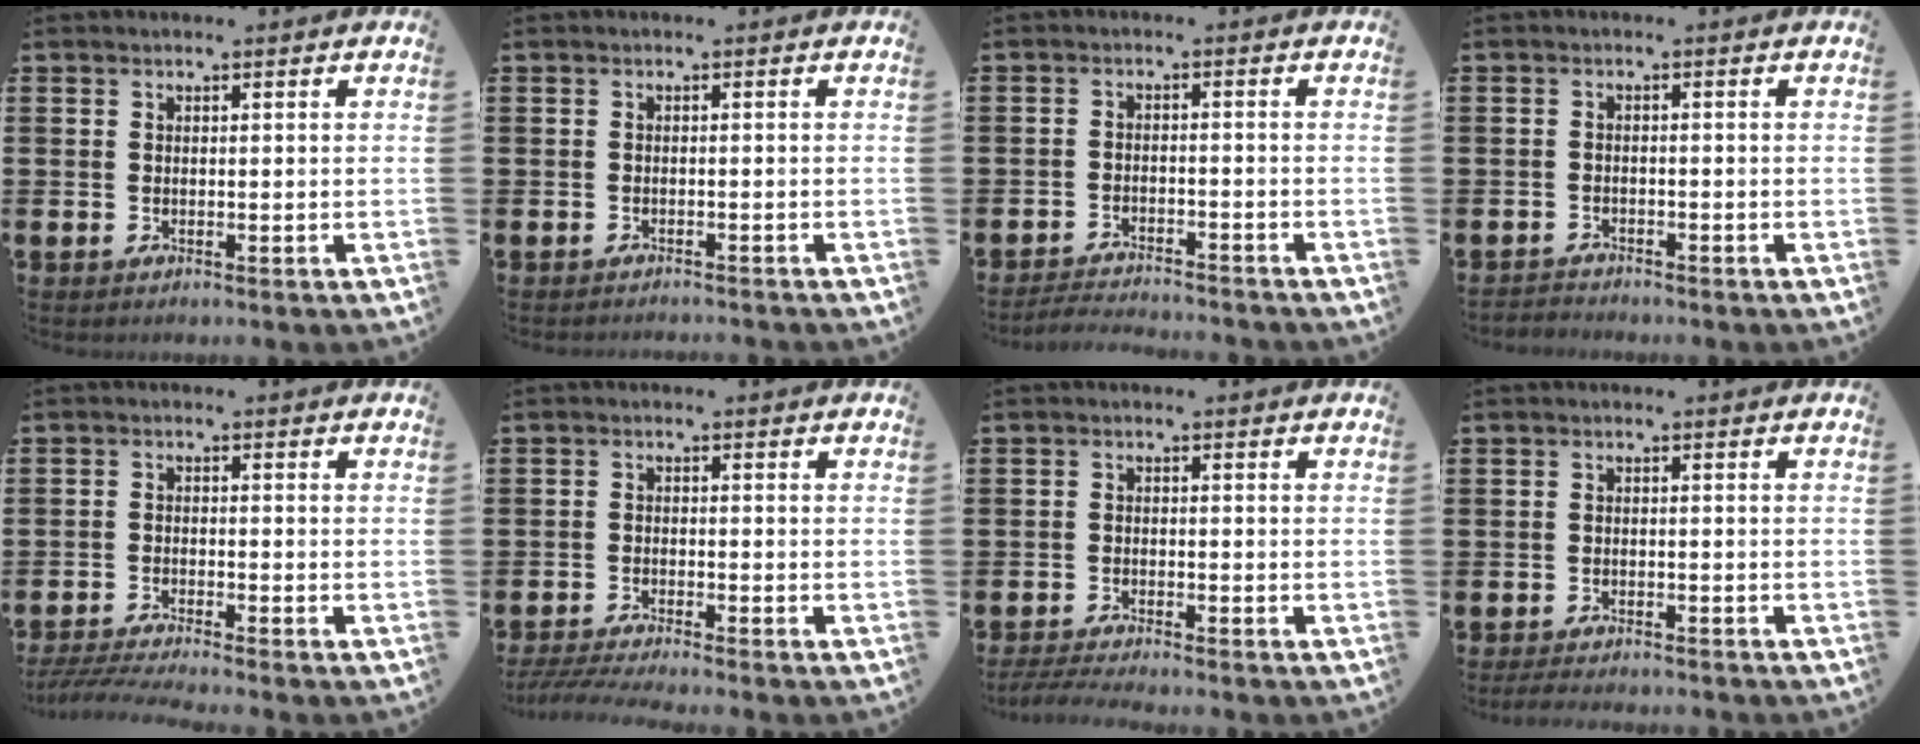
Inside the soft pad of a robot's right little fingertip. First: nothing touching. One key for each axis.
{"total": 0.7, "fx": -0.7, "fy": -0.1, "fz": -0.1, "tx": 0.001, "ty": -0.001, "tz": -0.014}
{"total": 2.6, "fx": -2.6, "fy": -0.1, "fz": 0.0, "tx": -0.004, "ty": 0.003, "tz": -0.056}
{"total": 0.8, "fx": -0.8, "fy": 0.1, "fz": -0.3, "tx": 0.002, "ty": 0.006, "tz": -0.017}
{"total": 2.2, "fx": -1.9, "fy": -0.1, "fz": 1.1, "tx": -0.014, "ty": 0.000, "tz": -0.036}
{"total": 2.1, "fx": -1.9, "fy": -0.1, "fz": 1.0, "tx": -0.013, "ty": 0.000, "tz": -0.035}
{"total": 1.5, "fx": -1.4, "fy": -0.1, "fz": 0.6, "tx": -0.009, "ty": 0.004, "tz": -0.027}
{"total": 1.6, "fx": -1.5, "fy": 0.1, "fz": 0.5, "tx": -0.009, "ty": 0.003, "tz": -0.031}